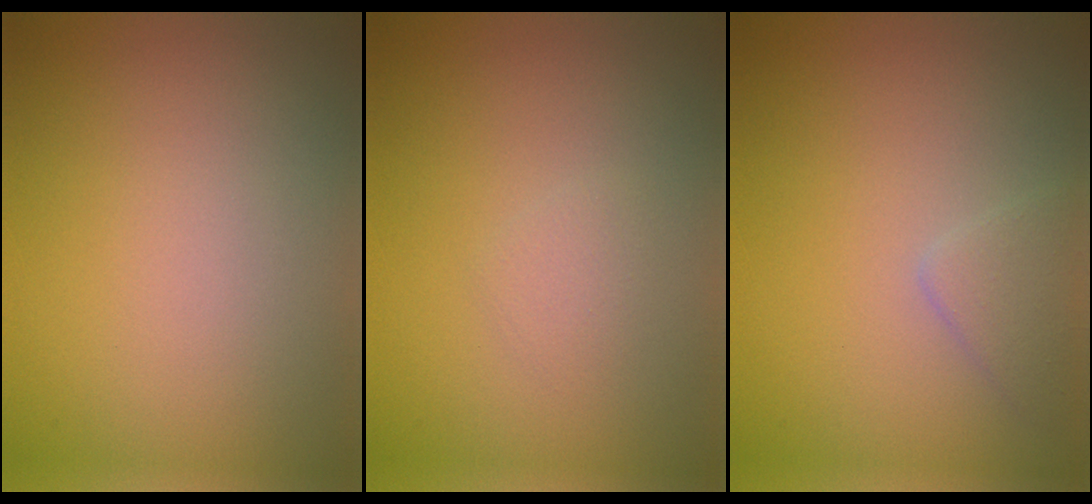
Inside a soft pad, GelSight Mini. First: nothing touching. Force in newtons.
{"total": 0.9, "press": 0.9, "slide": 0.0}
{"total": 1.7, "press": 1.7, "slide": 0.1}